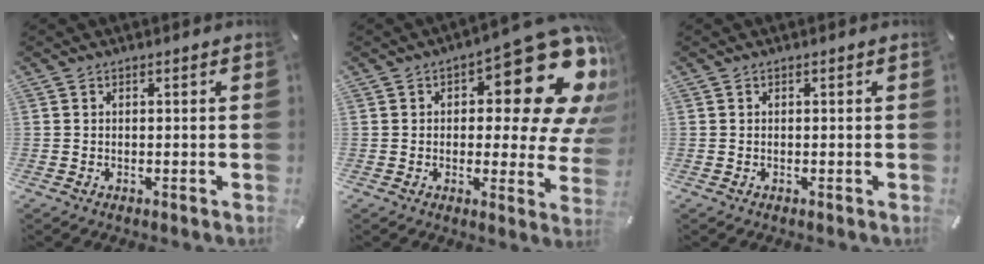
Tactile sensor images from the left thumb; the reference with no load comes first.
{"total": 21.3, "force": [9.5, 8.7, 17.1], "torque": [-0.202, -0.078, 0.150]}
{"total": 0.0}